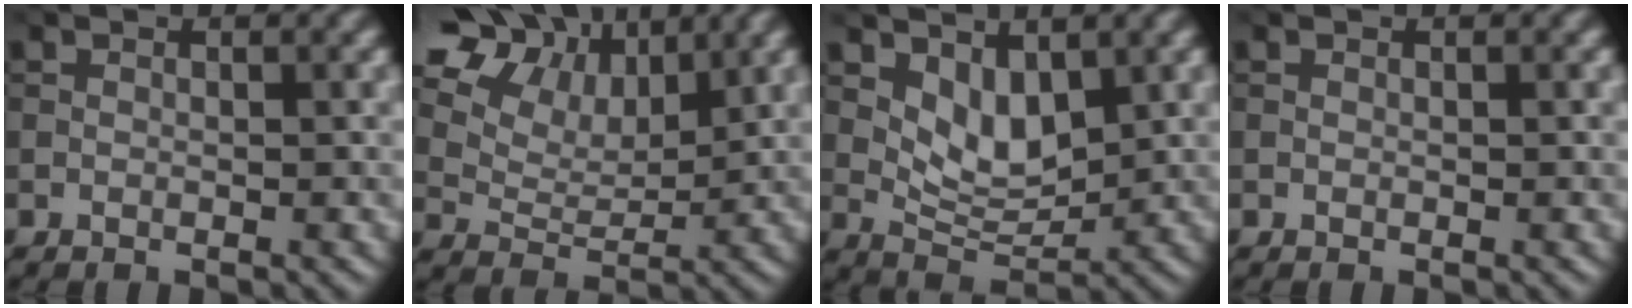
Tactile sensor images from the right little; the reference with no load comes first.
{"total": 13.9, "force": [8.5, 8.1, 7.4], "torque": [-0.167, 0.041, 0.154]}
{"total": 2.5, "force": [1.0, 1.2, 2.0], "torque": [-0.047, -0.008, 0.039]}
{"total": 0.0}